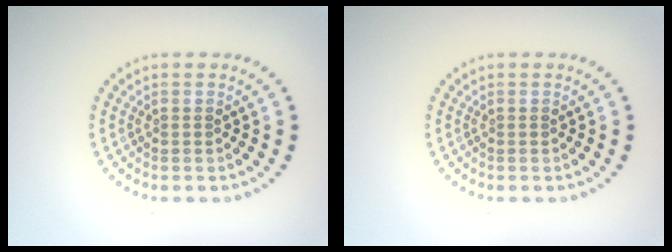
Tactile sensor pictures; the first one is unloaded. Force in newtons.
{"total": 0.0}